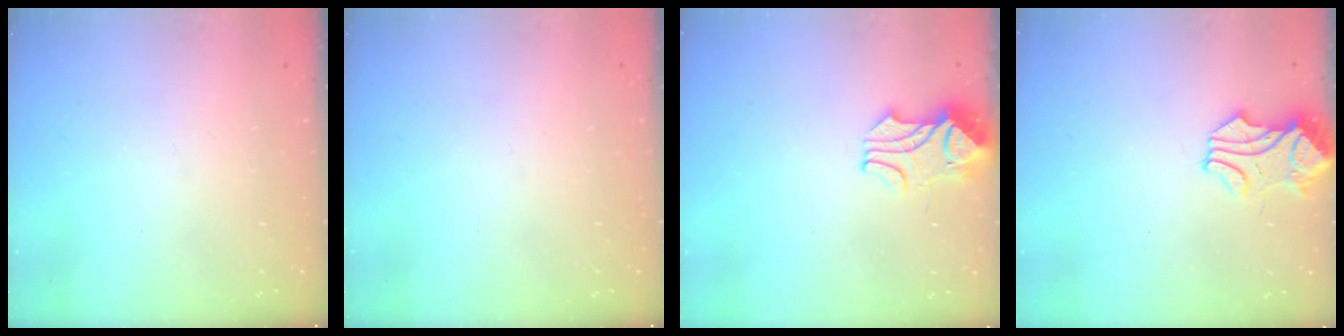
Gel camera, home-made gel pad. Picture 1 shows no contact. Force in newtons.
{"total": 0.0}
{"total": 2.0, "press": 1.9, "slide": 0.8}
{"total": 1.6, "press": 1.4, "slide": 0.8}